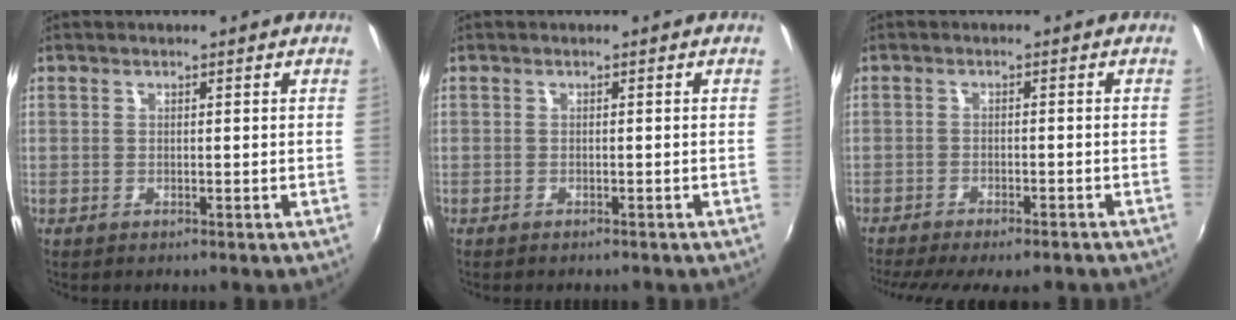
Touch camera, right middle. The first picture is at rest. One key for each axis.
{"total": 1.0, "fx": -0.9, "fy": 0.2, "fz": 0.3, "tx": -0.009, "ty": -0.002, "tz": -0.013}
{"total": 11.1, "fx": -9.4, "fy": 2.1, "fz": 5.6, "tx": -0.121, "ty": -0.033, "tz": -0.140}